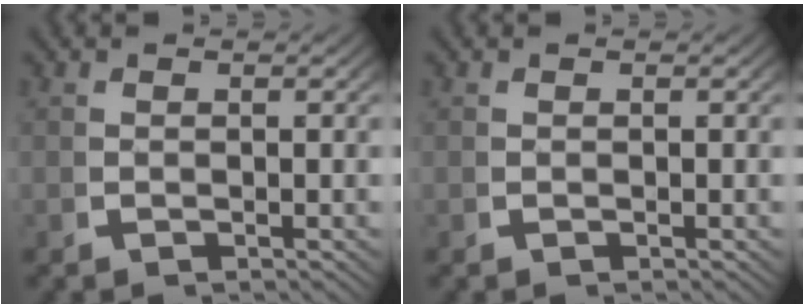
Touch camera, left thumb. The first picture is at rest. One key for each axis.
{"total": 0.0}